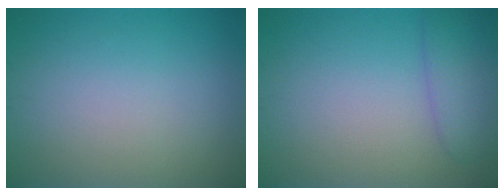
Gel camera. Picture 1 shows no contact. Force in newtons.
{"total": 2.9, "press": 2.9, "slide": 0.3}